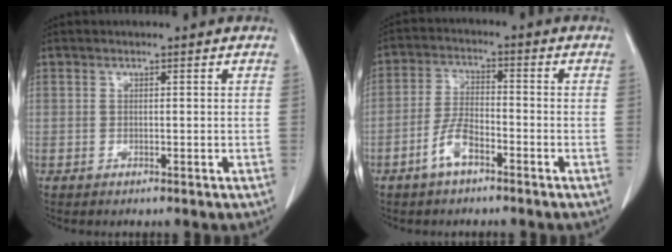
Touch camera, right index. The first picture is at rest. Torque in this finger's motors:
{"motor_torque": [0.47, -0.26, 0.03, 0.02]}